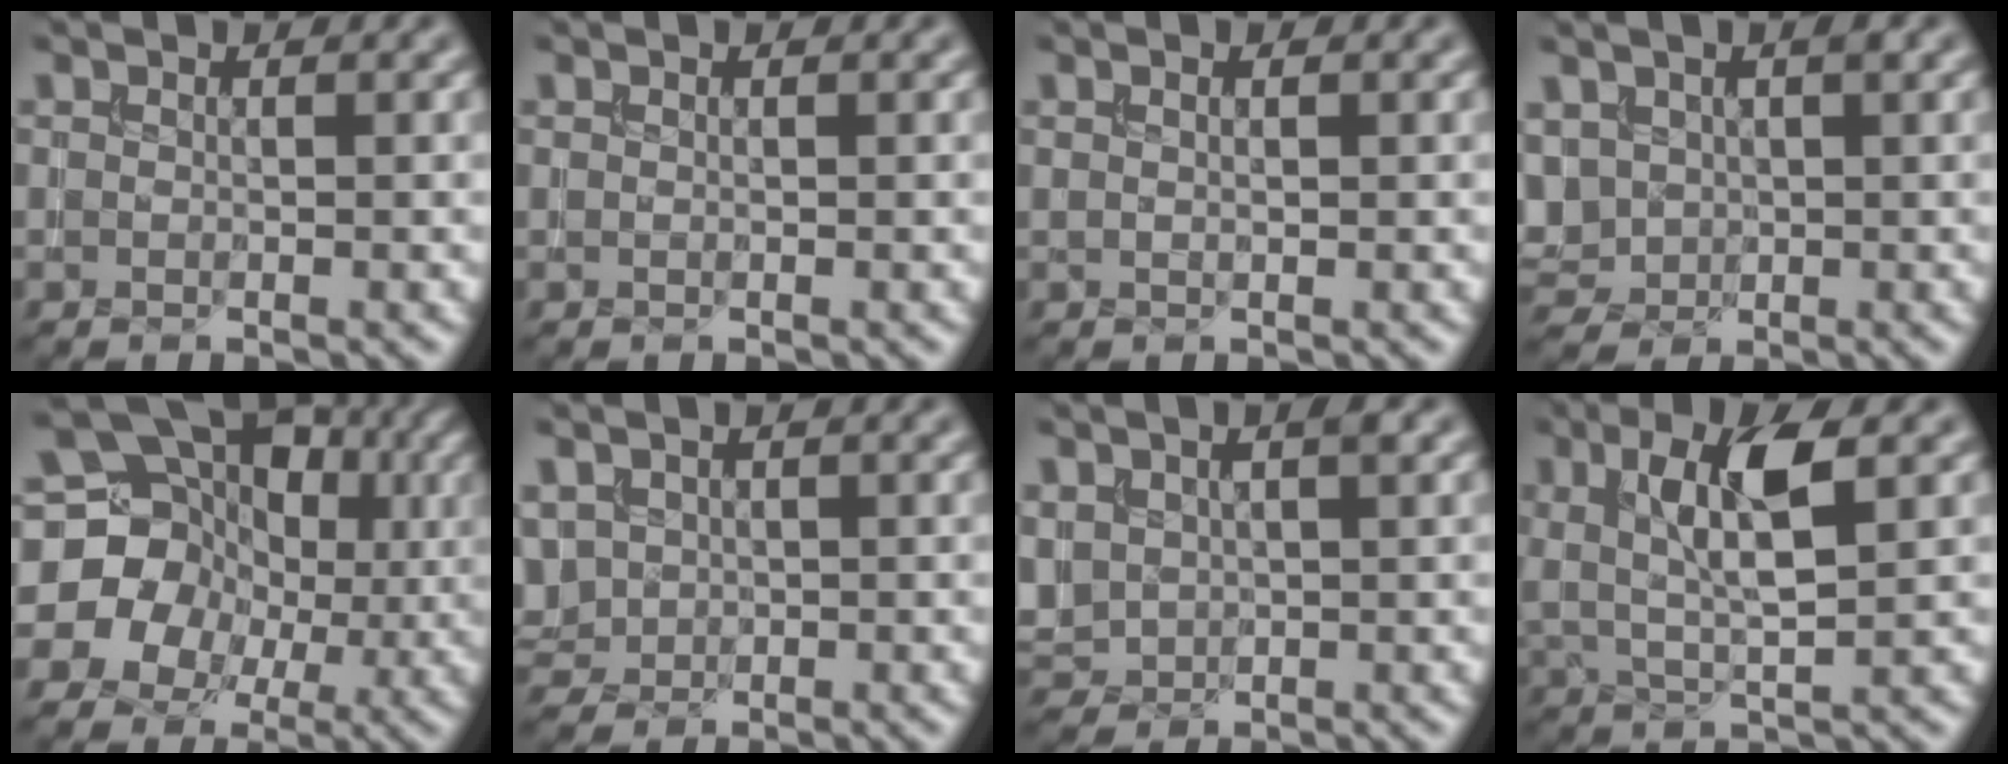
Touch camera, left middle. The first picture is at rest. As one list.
[{"total": 0.0}, {"total": 0.6, "force": [0.2, 0.2, 0.5], "torque": [-0.002, -0.005, 0.004]}, {"total": 3.5, "force": [0.4, 2.6, 2.3], "torque": [-0.050, 0.004, 0.011]}, {"total": 15.4, "force": [1.5, 13.5, 7.3], "torque": [-0.132, 0.022, 0.008]}, {"total": 2.8, "force": [0.4, 2.3, 1.5], "torque": [-0.043, 0.000, 0.018]}, {"total": 3.3, "force": [0.8, 2.3, 2.3], "torque": [-0.052, 0.003, 0.019]}, {"total": 6.3, "force": [1.8, 2.1, 5.6], "torque": [-0.101, 0.005, 0.034]}]